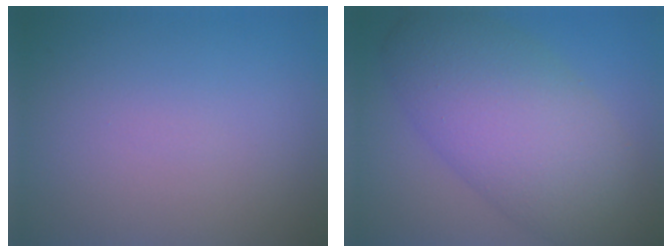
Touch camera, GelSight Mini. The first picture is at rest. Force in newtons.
{"total": 10.4, "press": 10.4, "slide": 0.5}